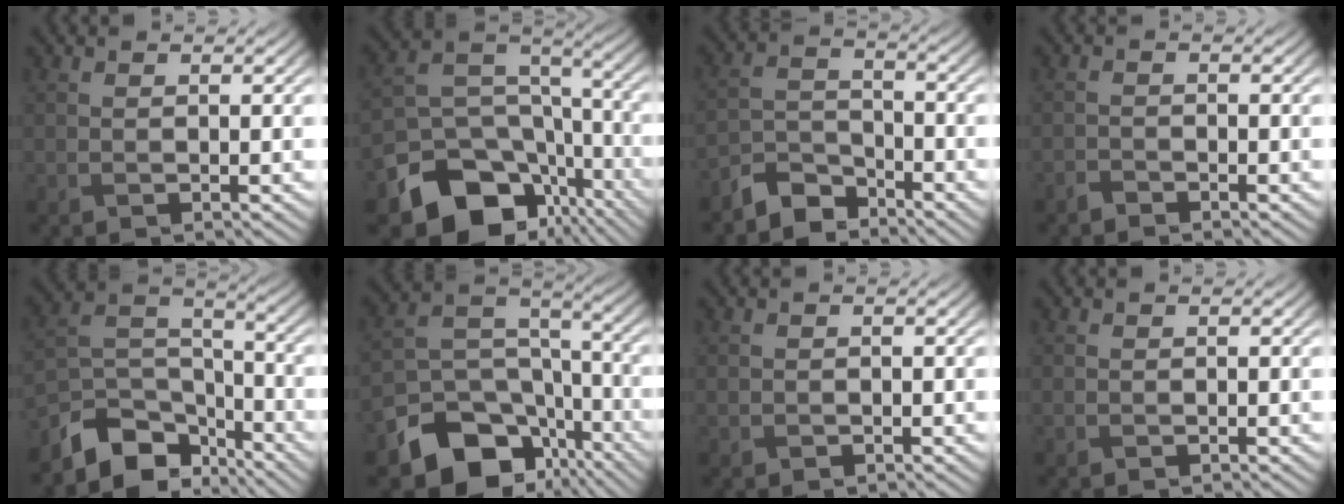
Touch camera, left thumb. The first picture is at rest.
{"total": 15.0, "force": [-8.7, 10.3, 6.5], "torque": [-0.161, -0.044, -0.131]}
{"total": 5.8, "force": [-5.0, 2.4, 1.6], "torque": [-0.035, -0.002, -0.113]}
{"total": 1.2, "force": [-1.1, 0.4, 0.3], "torque": [-0.006, 0.000, -0.025]}
{"total": 10.0, "force": [-7.4, 5.0, 4.5], "torque": [-0.089, -0.017, -0.141]}
{"total": 13.6, "force": [-8.3, 9.0, 5.9], "torque": [-0.135, -0.028, -0.137]}
{"total": 0.8, "force": [-0.3, 0.8, 0.1], "torque": [0.001, -0.005, -0.007]}
{"total": 0.0}